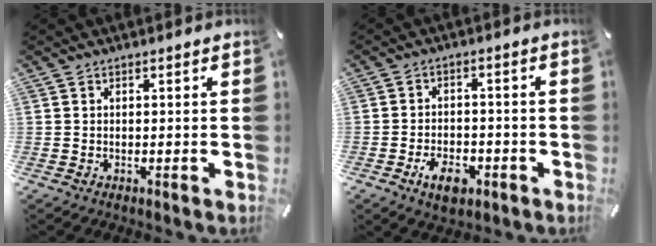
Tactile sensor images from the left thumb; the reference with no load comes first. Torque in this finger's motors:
{"motor_torque": [-0.64, 0.72, 0.04, 0.02, 0.05]}